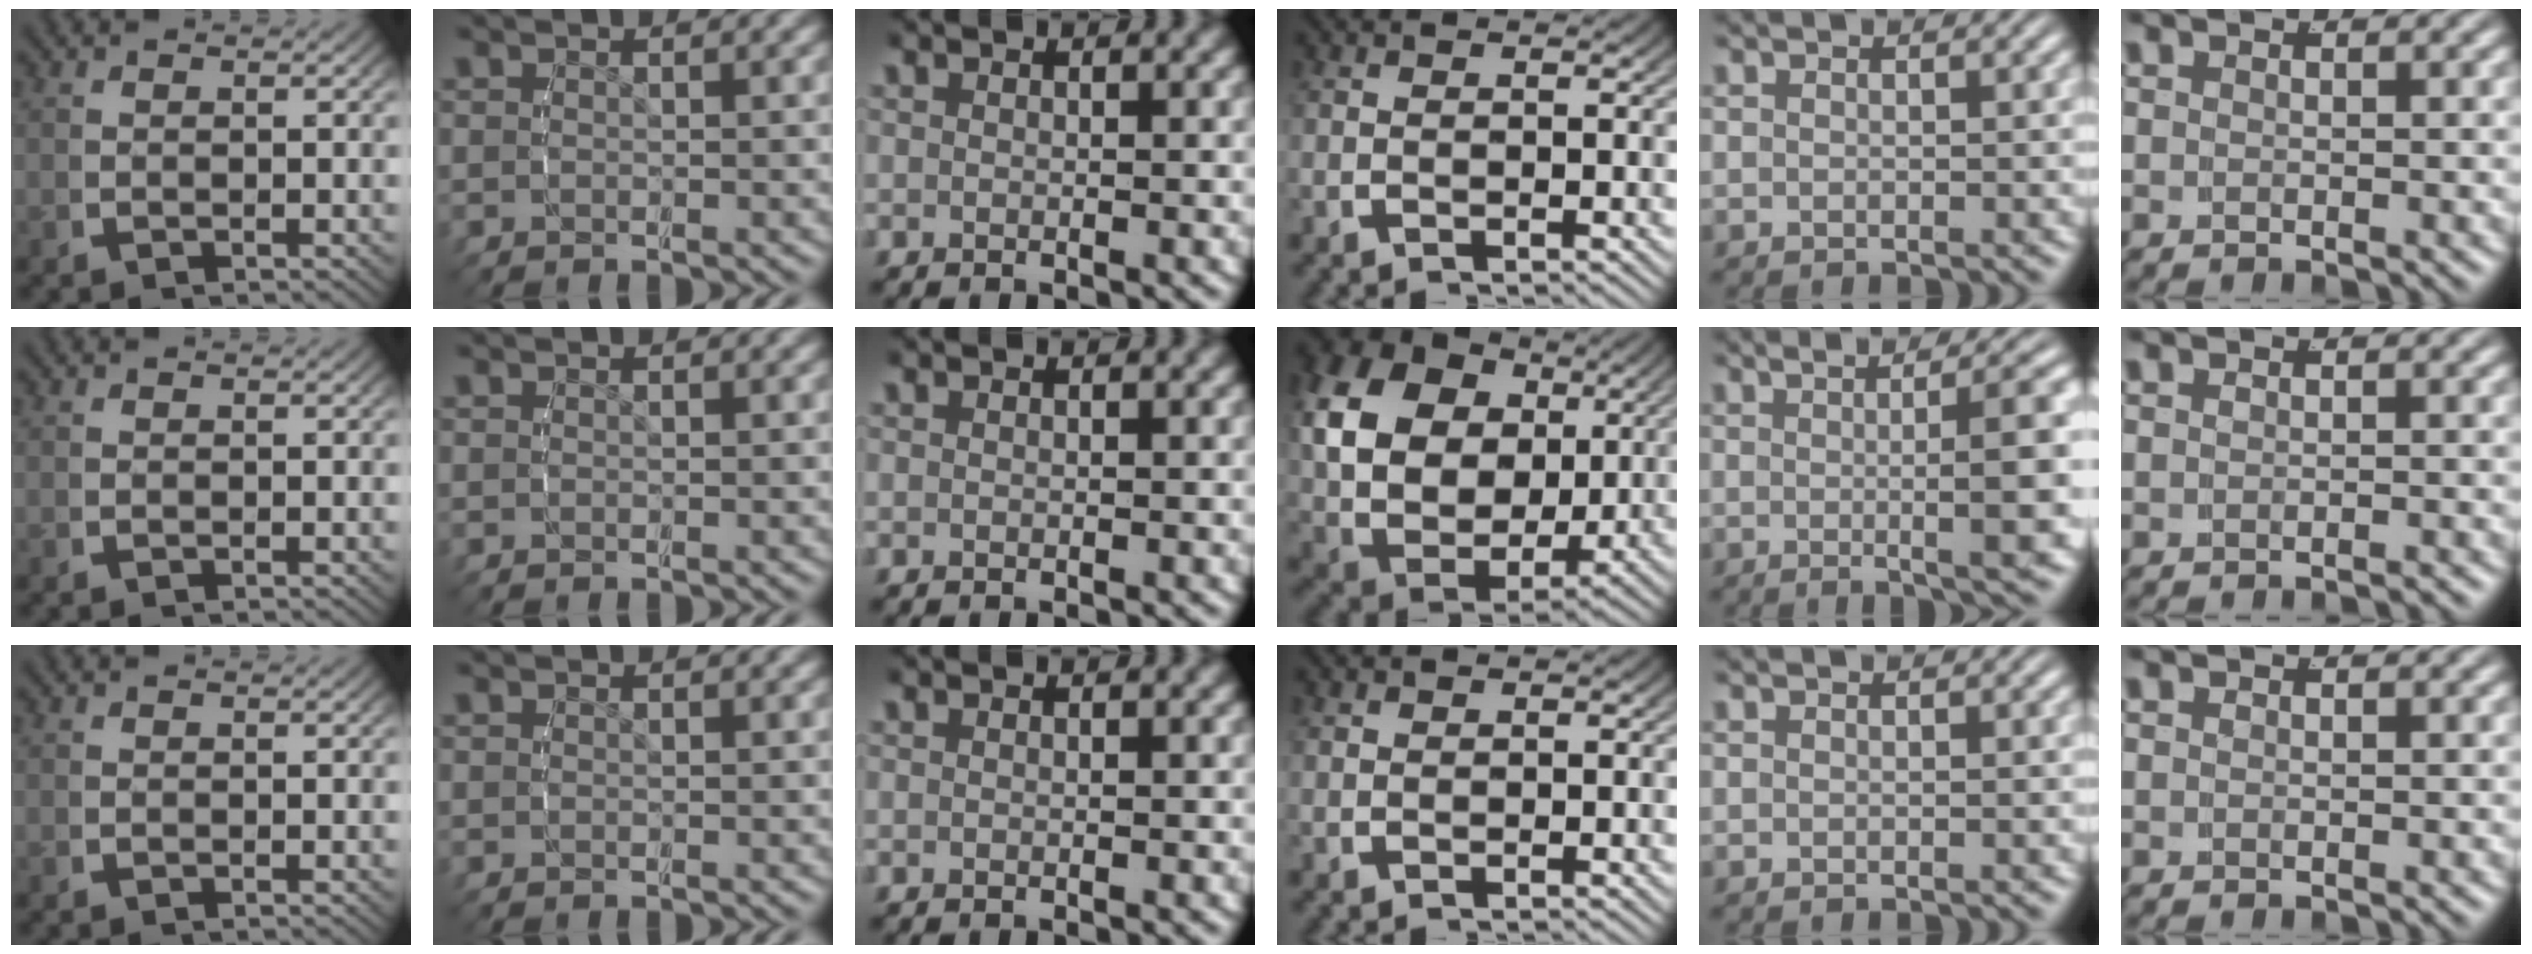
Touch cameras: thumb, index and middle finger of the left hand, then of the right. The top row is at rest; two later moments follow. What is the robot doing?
{"motion": "lift_and_place", "object": "cloth"}